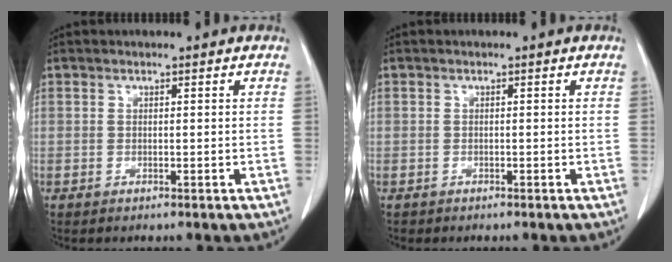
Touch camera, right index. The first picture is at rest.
{"total": 0.6, "force": [-0.3, 0.5, -0.1], "torque": [-0.005, 0.004, -0.005]}